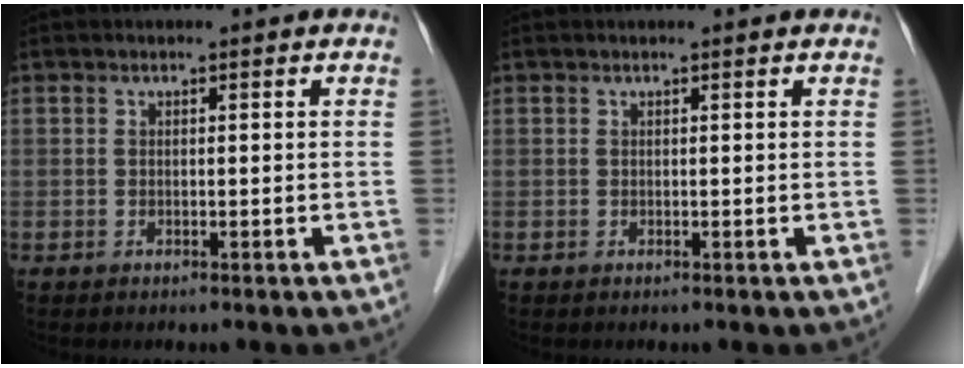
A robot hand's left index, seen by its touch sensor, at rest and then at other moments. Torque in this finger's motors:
{"motor_torque": [0.33, -0.28, 0.07, 0.00]}